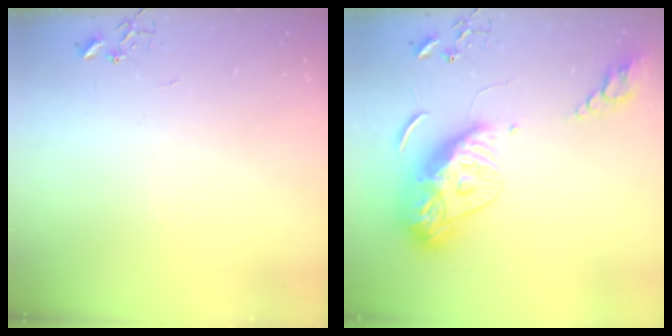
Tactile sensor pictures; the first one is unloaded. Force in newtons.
{"total": 14.4, "press": 14.4, "slide": 1.3}